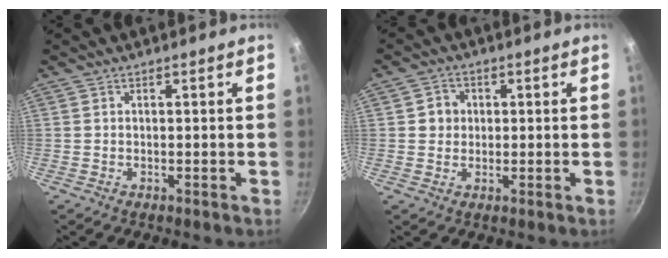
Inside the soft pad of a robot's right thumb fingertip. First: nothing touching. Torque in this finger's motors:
{"motor_torque": [-0.74, 0.12, -0.21, 0.21, -0.04]}